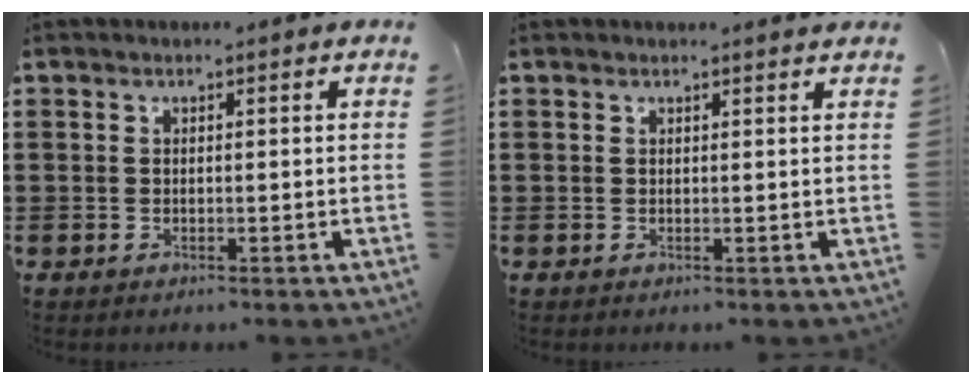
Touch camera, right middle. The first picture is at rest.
{"total": 0.7, "force": [0.7, 0.0, 0.1], "torque": [0.005, -0.007, 0.012]}